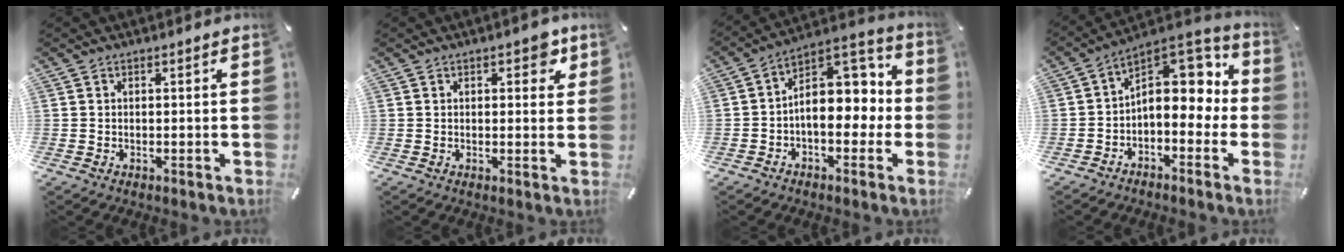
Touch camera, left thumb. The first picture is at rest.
{"total": 4.2, "force": [1.9, 2.5, 2.8], "torque": [-0.022, -0.004, 0.023]}
{"total": 13.5, "force": [0.5, 9.4, 9.6], "torque": [-0.114, -0.011, 0.012]}
{"total": 12.3, "force": [2.6, 8.1, 8.8], "torque": [-0.101, -0.027, 0.043]}